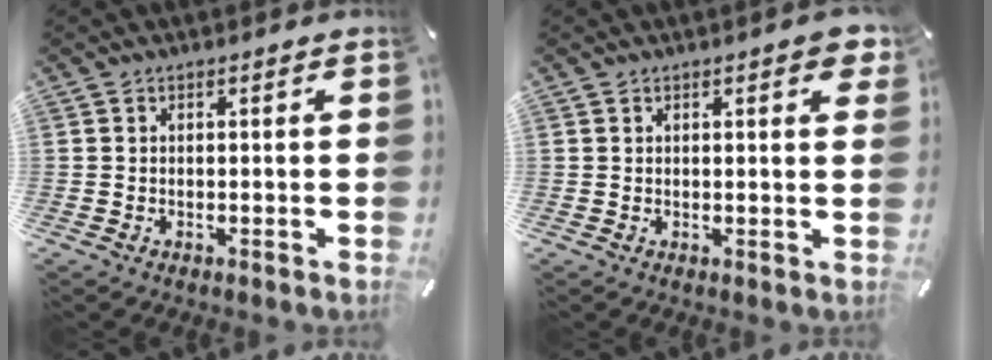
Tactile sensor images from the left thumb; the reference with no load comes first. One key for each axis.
{"total": 3.1, "fx": 1.6, "fy": 1.0, "fz": 2.5, "tx": -0.037, "ty": -0.001, "tz": 0.023}